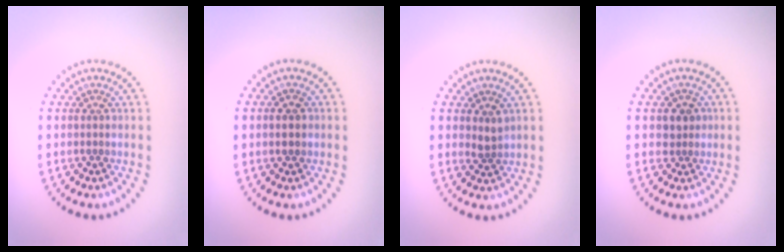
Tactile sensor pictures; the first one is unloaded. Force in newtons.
{"total": 2.1, "press": 2.1, "slide": 0.2}
{"total": 1.4, "press": 1.2, "slide": 0.8}
{"total": 1.7, "press": 1.5, "slide": 0.8}